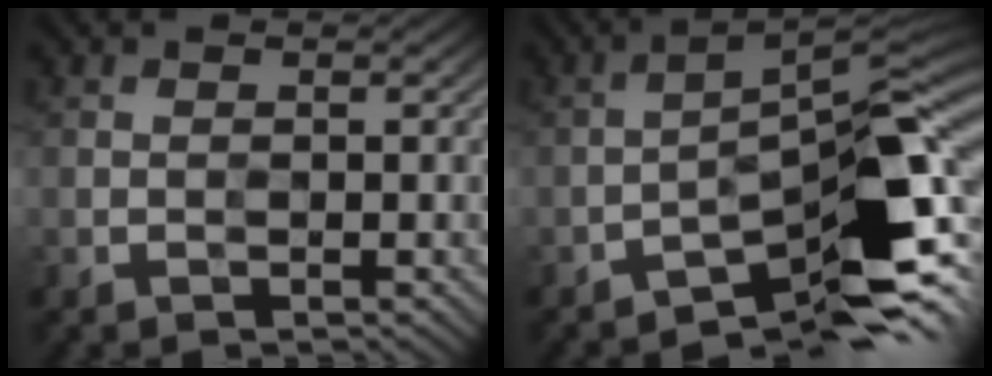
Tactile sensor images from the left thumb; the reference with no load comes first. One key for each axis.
{"total": 9.0, "fx": -6.3, "fy": 1.8, "fz": 6.1, "tx": -0.079, "ty": 0.014, "tz": -0.106}